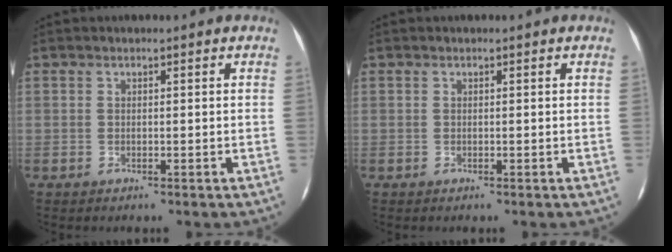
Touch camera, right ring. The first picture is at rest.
{"total": 0.0}